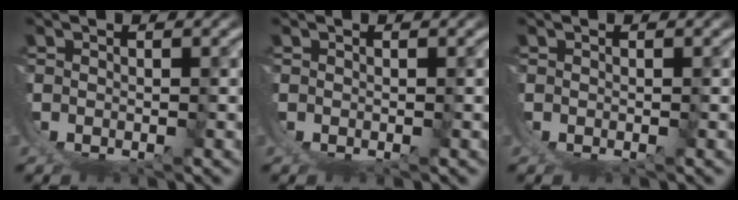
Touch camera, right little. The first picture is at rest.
{"total": 0.0}
{"total": 0.0}